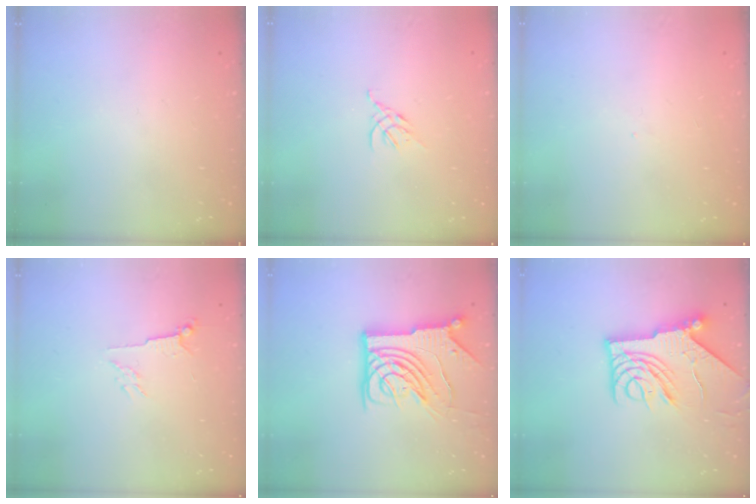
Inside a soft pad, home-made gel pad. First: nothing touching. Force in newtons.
{"total": 2.3, "press": 2.2, "slide": 0.6}
{"total": 0.9, "press": 0.8, "slide": 0.4}
{"total": 3.6, "press": 3.6, "slide": 0.7}
{"total": 14.1, "press": 14.0, "slide": 1.8}
{"total": 12.9, "press": 12.8, "slide": 1.3}